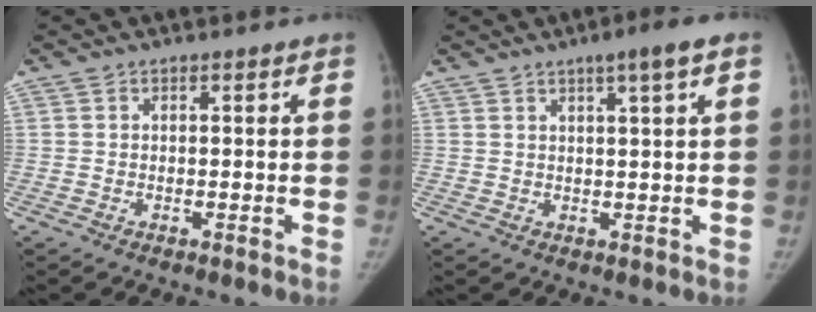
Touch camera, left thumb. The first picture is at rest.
{"total": 4.5, "force": [2.3, 0.2, 3.9], "torque": [-0.058, -0.001, 0.033]}